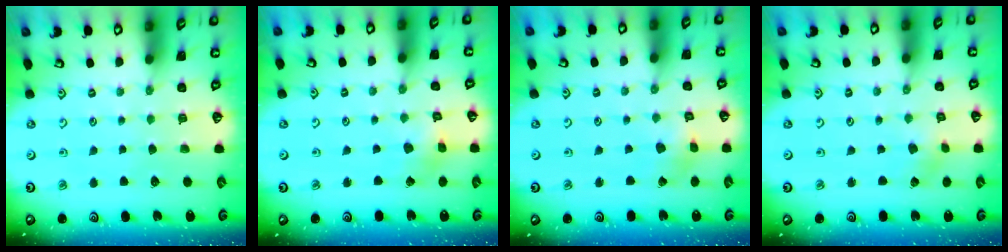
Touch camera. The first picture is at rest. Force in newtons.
{"total": 2.9, "press": 2.9, "slide": 0.3}
{"total": 2.4, "press": 2.3, "slide": 0.4}
{"total": 1.6, "press": 1.6, "slide": 0.1}